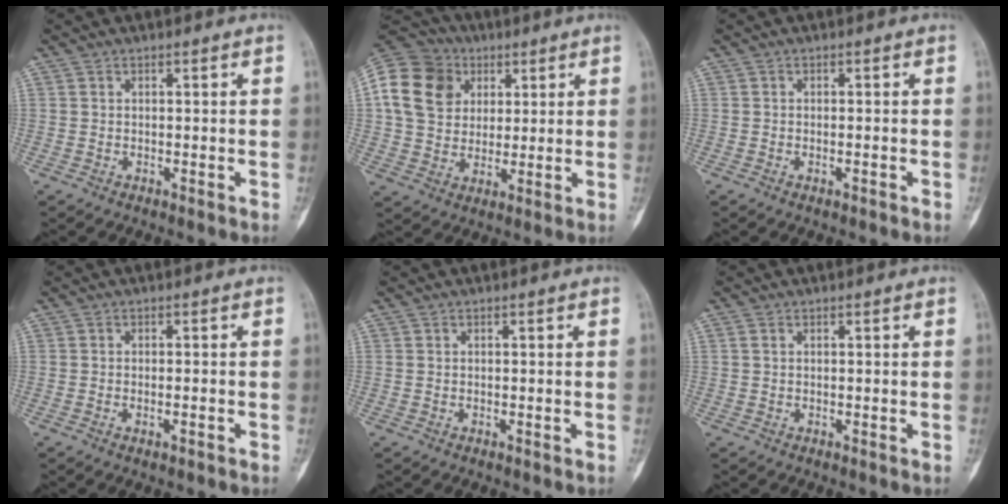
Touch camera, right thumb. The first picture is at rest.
{"total": 16.4, "force": [4.6, 13.5, 8.1], "torque": [-0.142, 0.014, 0.079]}
{"total": 1.0, "force": [-0.4, 0.4, 0.8], "torque": [-0.016, 0.008, -0.004]}
{"total": 1.6, "force": [-0.6, 0.5, 1.3], "torque": [-0.027, 0.010, -0.005]}
{"total": 0.0}
{"total": 0.6, "force": [0.2, 0.4, 0.4], "torque": [-0.011, 0.007, 0.006]}